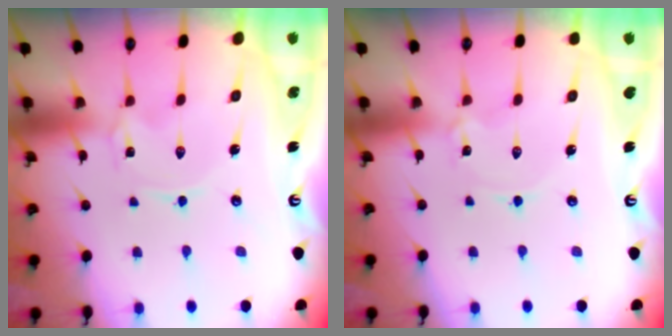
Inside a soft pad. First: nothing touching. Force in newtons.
{"total": 1.4, "press": 1.3, "slide": 0.2}